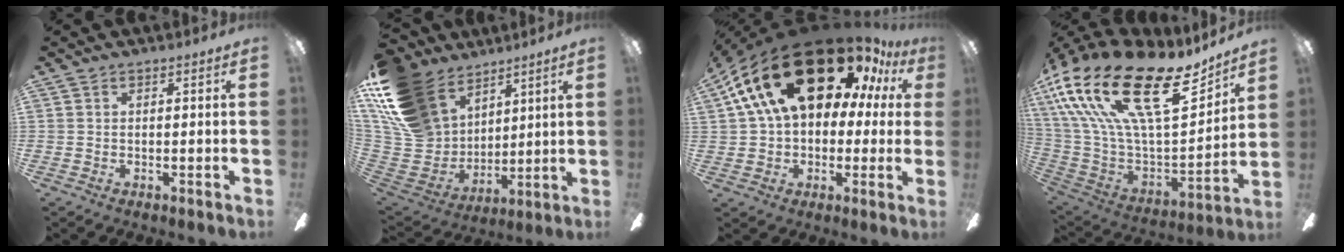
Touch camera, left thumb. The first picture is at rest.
{"total": 21.6, "force": [12.5, 14.4, 10.2], "torque": [-0.247, -0.061, 0.242]}
{"total": 25.9, "force": [13.3, 13.8, 17.4], "torque": [-0.319, -0.078, 0.233]}
{"total": 29.4, "force": [16.0, 12.1, 21.6], "torque": [-0.412, -0.091, 0.278]}